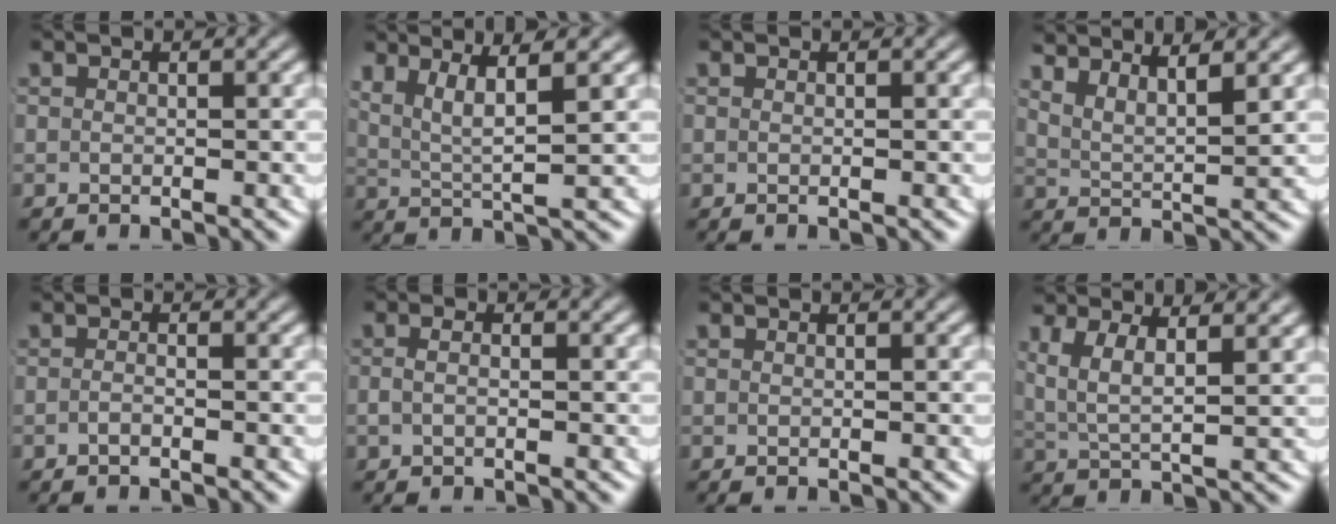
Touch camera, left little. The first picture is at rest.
{"total": 5.1, "force": [2.4, 1.7, 4.2], "torque": [-0.064, -0.003, 0.042]}
{"total": 0.0}
{"total": 5.6, "force": [3.7, 2.6, 3.3], "torque": [-0.058, 0.005, 0.049]}
{"total": 1.0, "force": [-0.9, -0.1, 0.4], "torque": [-0.006, 0.000, -0.019]}
{"total": 1.2, "force": [-0.4, 0.4, 1.1], "torque": [-0.023, 0.000, -0.008]}
{"total": 0.0}
{"total": 4.7, "force": [1.9, 2.1, 3.8], "torque": [-0.076, -0.005, 0.036]}